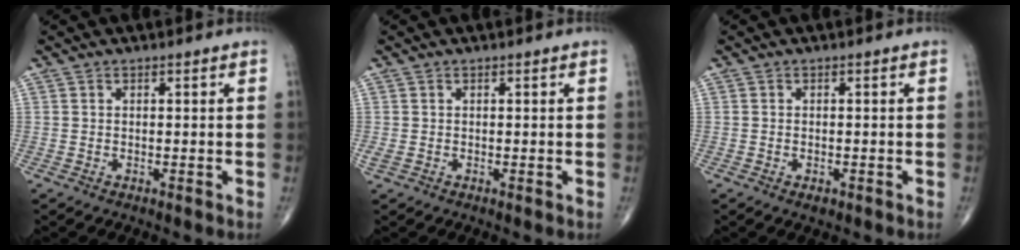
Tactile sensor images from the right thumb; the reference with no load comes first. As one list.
[{"total": 1.1, "force": [-0.2, 0.7, 0.8], "torque": [-0.023, 0.002, 0.000]}, {"total": 1.3, "force": [-0.7, 0.8, 0.9], "torque": [-0.014, 0.002, -0.006]}]